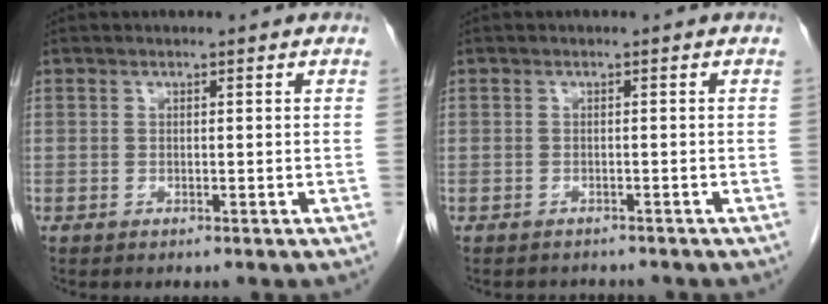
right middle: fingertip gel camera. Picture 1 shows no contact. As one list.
[{"total": 2.1, "force": [-1.9, 0.9, -0.2], "torque": [-0.003, -0.002, -0.030]}]